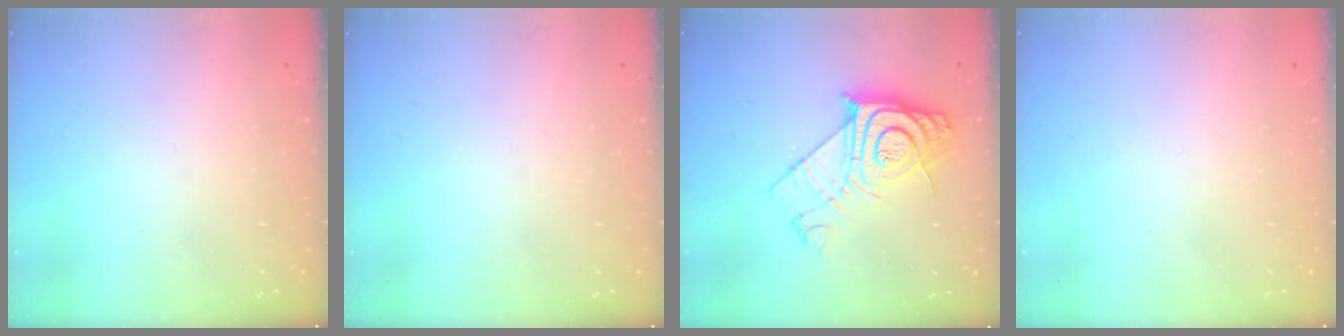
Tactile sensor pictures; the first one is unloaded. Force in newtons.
{"total": 0.0}
{"total": 14.6, "press": 14.5, "slide": 1.2}
{"total": 1.6, "press": 1.6, "slide": 0.1}